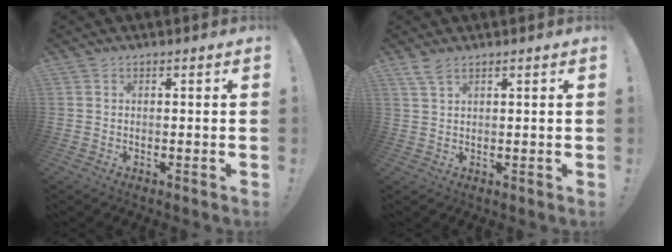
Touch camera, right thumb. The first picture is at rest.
{"total": 3.5, "force": [2.4, 1.1, 2.3], "torque": [-0.055, 0.000, 0.047]}